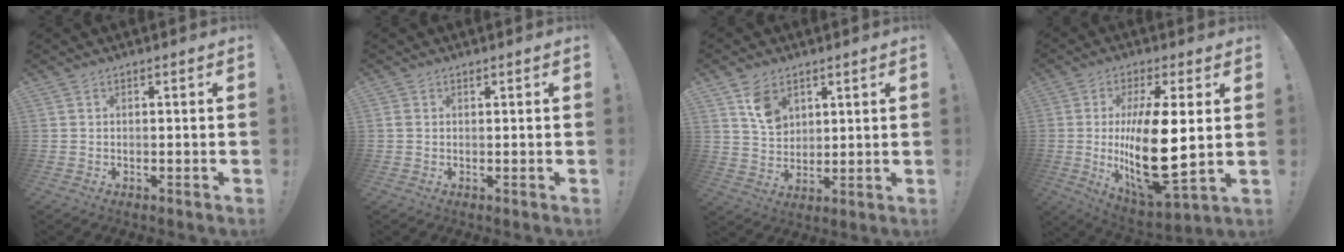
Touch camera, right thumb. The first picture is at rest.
{"total": 0.9, "force": [0.6, 0.5, 0.4], "torque": [0.000, -0.002, 0.011]}
{"total": 8.7, "force": [4.7, 6.3, 3.9], "torque": [-0.049, -0.022, 0.089]}
{"total": 20.3, "force": [0.9, 6.7, 19.2], "torque": [-0.354, -0.034, 0.014]}